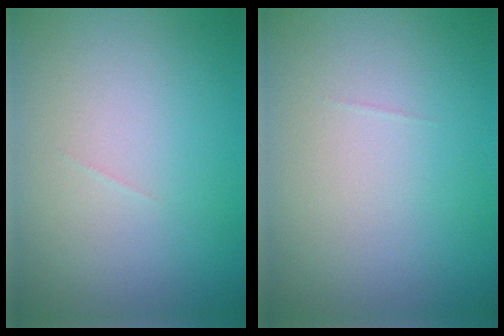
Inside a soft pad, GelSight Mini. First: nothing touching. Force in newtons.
{"total": 0.0}